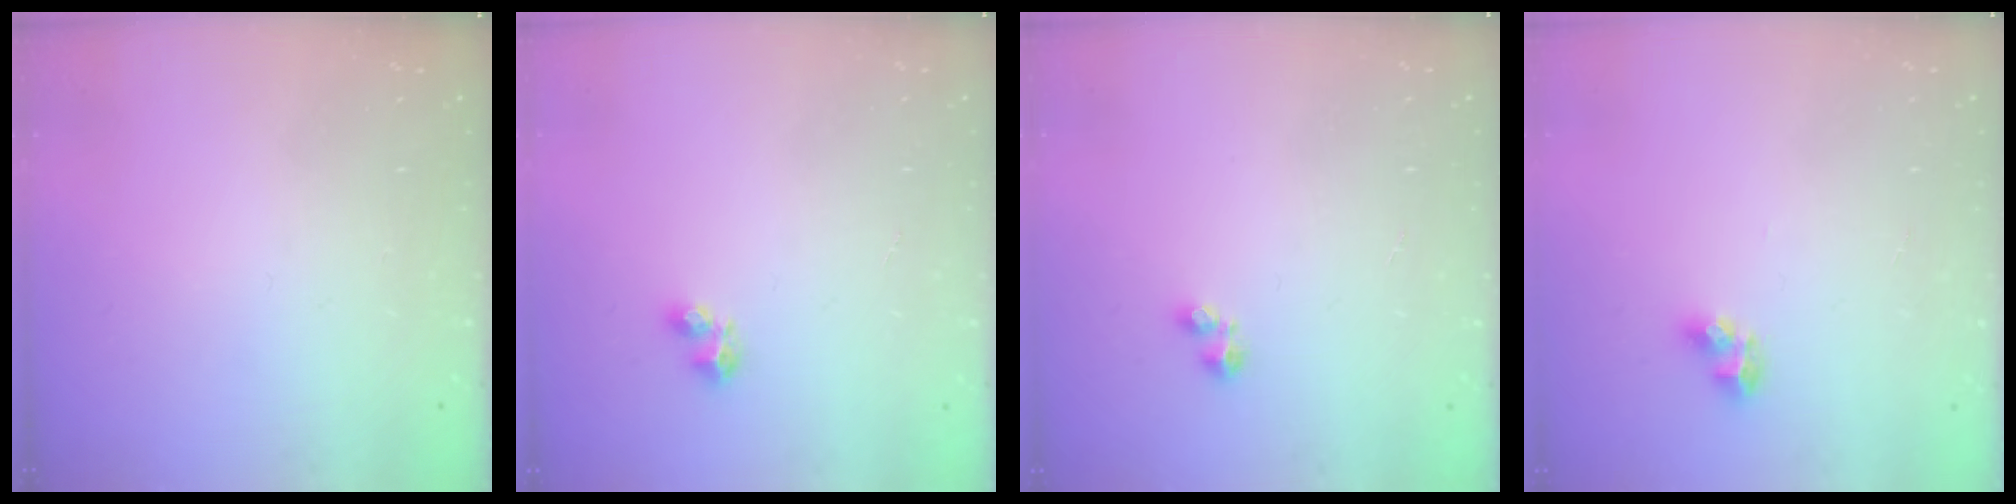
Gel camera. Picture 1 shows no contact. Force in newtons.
{"total": 3.3, "press": 3.3, "slide": 0.7}
{"total": 2.0, "press": 2.0, "slide": 0.2}
{"total": 5.5, "press": 5.5, "slide": 0.5}